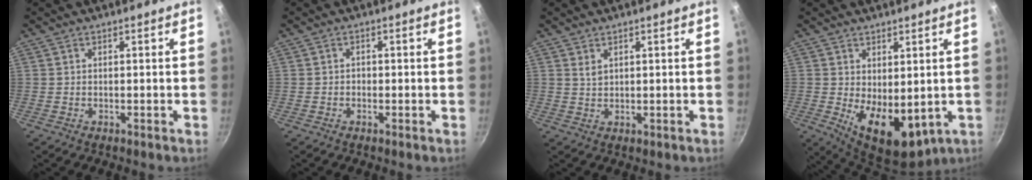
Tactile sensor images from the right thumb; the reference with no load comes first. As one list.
[{"total": 0.9, "force": [-0.4, 0.8, 0.3], "torque": [-0.003, 0.002, -0.007]}, {"total": 2.5, "force": [1.1, 1.2, 1.9], "torque": [-0.035, -0.010, 0.023]}, {"total": 11.2, "force": [-0.3, 6.5, 9.1], "torque": [-0.115, -0.028, 0.015]}]